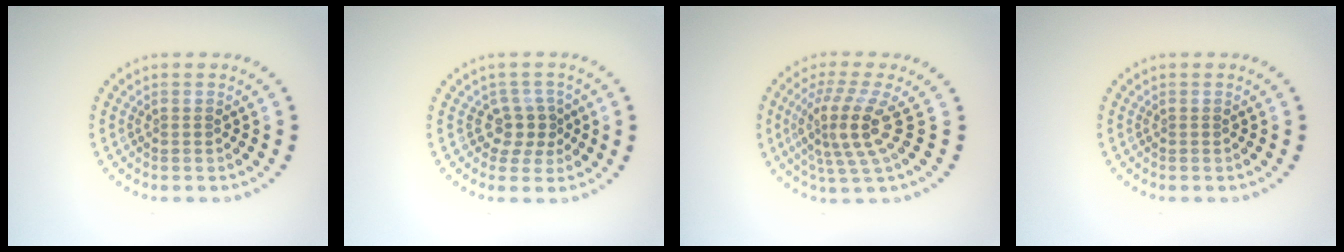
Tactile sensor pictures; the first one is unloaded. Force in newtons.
{"total": 2.5, "press": 1.8, "slide": 1.8}
{"total": 4.3, "press": 3.1, "slide": 3.0}
{"total": 0.0}